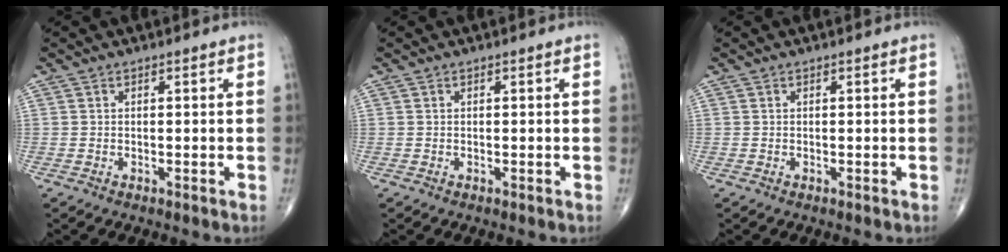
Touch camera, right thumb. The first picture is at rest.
{"total": 0.0}
{"total": 0.0}